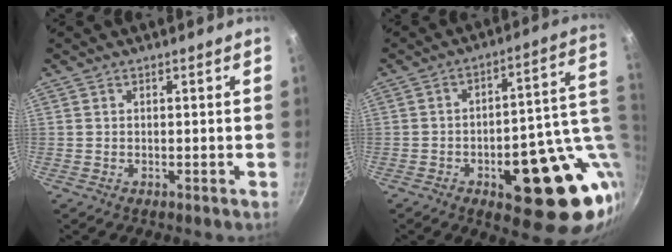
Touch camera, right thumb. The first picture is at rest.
{"total": 21.3, "force": [-2.9, 9.1, 19.0], "torque": [-0.201, 0.012, -0.028]}